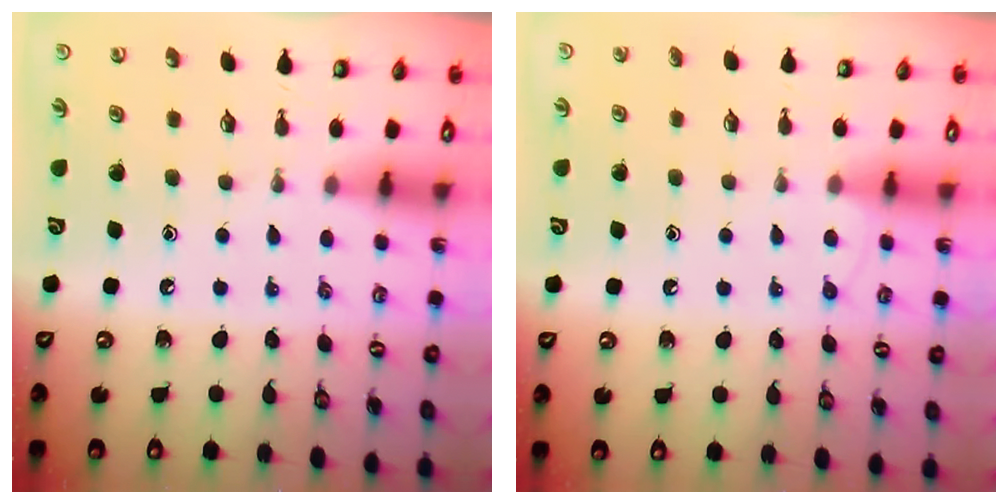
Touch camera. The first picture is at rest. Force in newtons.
{"total": 5.8, "press": 5.8, "slide": 0.6}